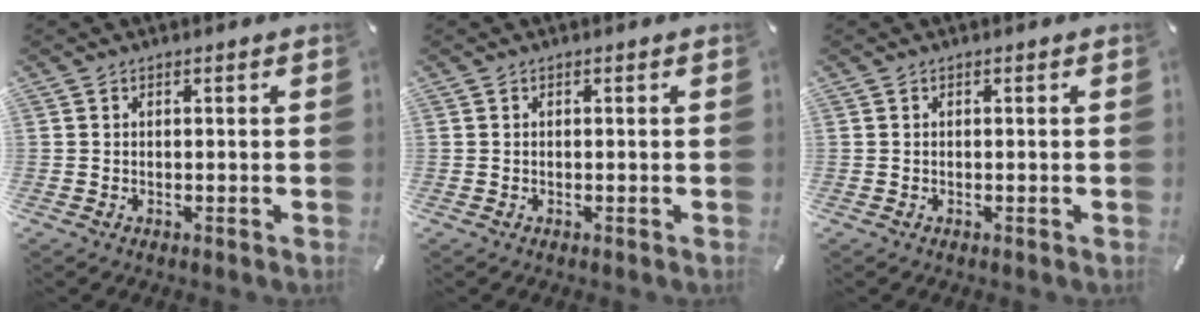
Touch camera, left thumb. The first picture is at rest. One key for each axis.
{"total": 0.0}
{"total": 0.0}